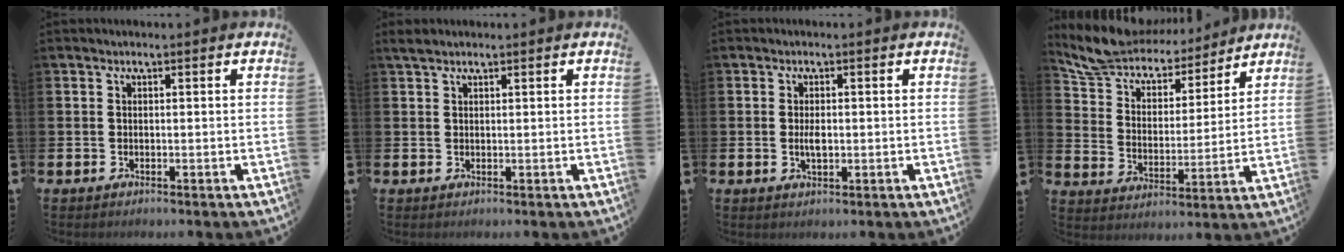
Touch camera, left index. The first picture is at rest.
{"total": 1.4, "force": [1.2, 0.5, 0.5], "torque": [-0.005, 0.004, 0.021]}
{"total": 2.0, "force": [-0.1, 0.9, 1.7], "torque": [-0.019, -0.004, -0.007]}
{"total": 8.1, "force": [7.5, 2.8, 1.0], "torque": [-0.054, -0.059, 0.132]}